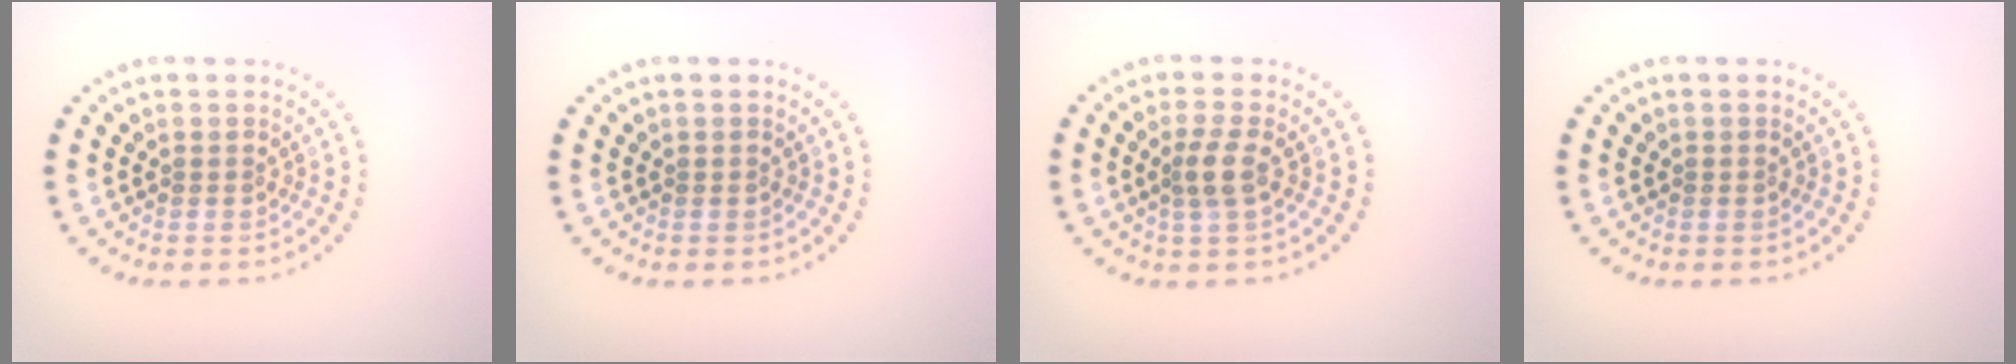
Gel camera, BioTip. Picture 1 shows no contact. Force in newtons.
{"total": 0.0}
{"total": 2.1, "press": 1.7, "slide": 1.2}
{"total": 0.0}